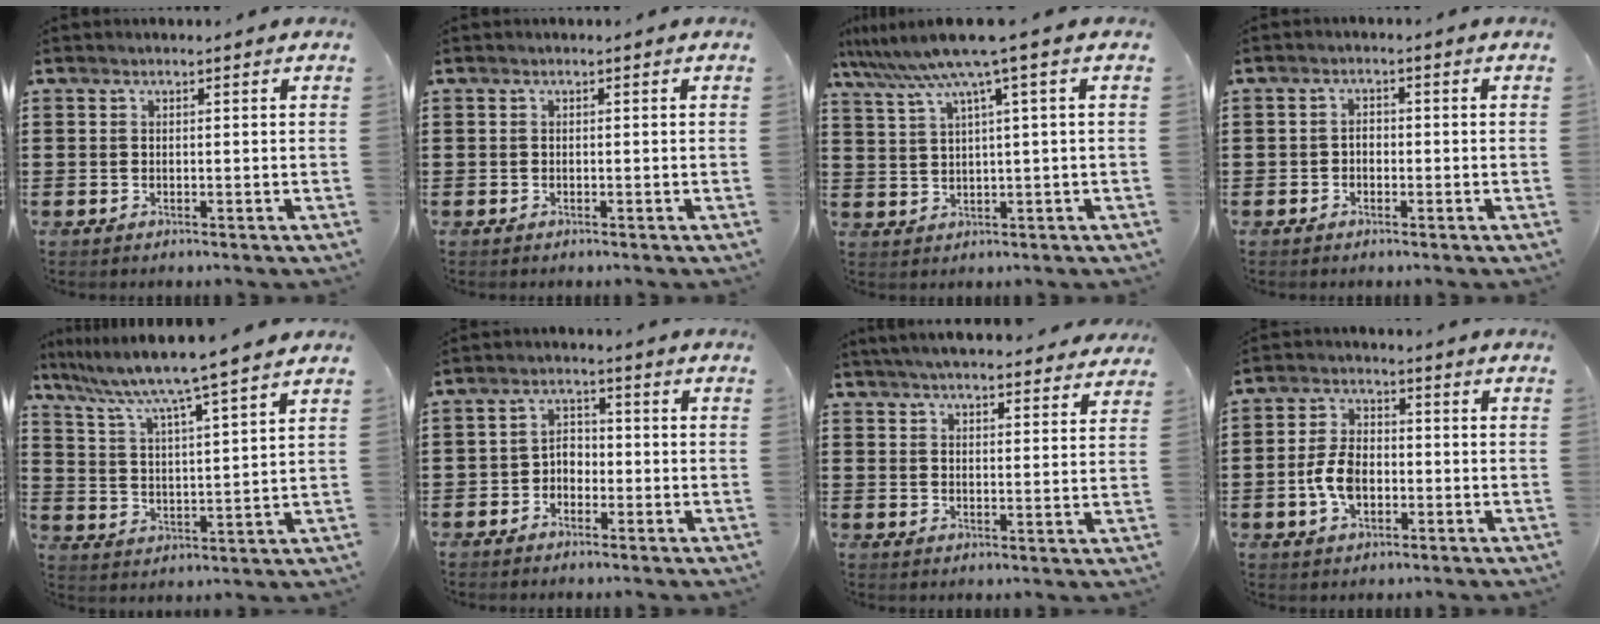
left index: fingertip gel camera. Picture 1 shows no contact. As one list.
[{"total": 0.0}, {"total": 7.0, "force": [3.8, -0.5, 5.9], "torque": [-0.133, -0.023, 0.060]}, {"total": 1.5, "force": [-0.6, 1.0, 0.8], "torque": [-0.019, 0.004, -0.014]}, {"total": 6.6, "force": [5.9, -1.2, 2.7], "torque": [-0.081, -0.046, 0.092]}, {"total": 2.8, "force": [-1.8, 1.9, 0.9], "torque": [-0.023, 0.009, -0.041]}, {"total": 5.0, "force": [4.8, 0.2, 1.2], "torque": [-0.039, -0.016, 0.088]}, {"total": 6.2, "force": [-1.6, 3.8, 4.7], "torque": [-0.117, 0.000, -0.037]}]